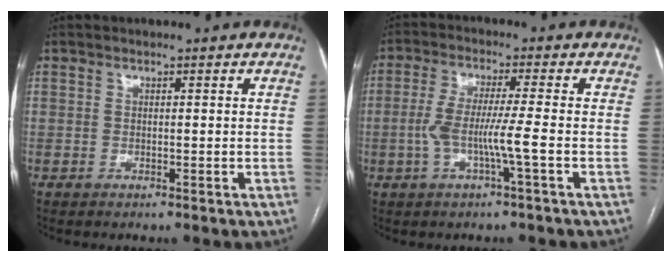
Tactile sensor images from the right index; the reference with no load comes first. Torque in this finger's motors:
{"motor_torque": [0.25, -0.09, 0.20, 0.13]}